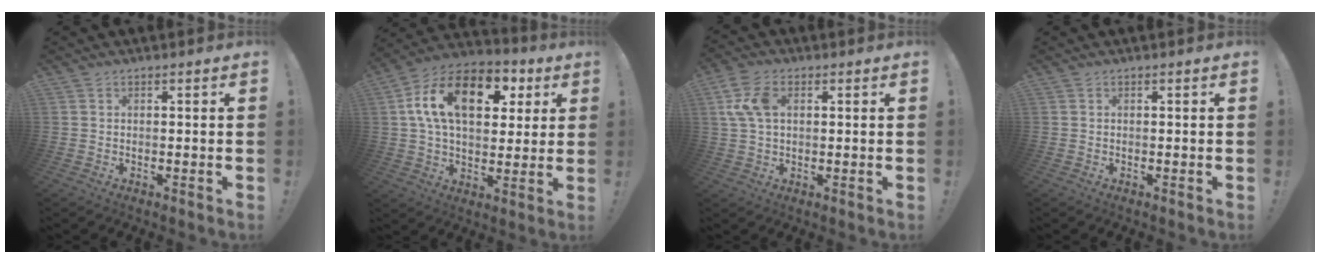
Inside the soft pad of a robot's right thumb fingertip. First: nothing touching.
{"total": 19.4, "force": [6.1, 12.0, 14.0], "torque": [-0.223, -0.006, 0.103]}
{"total": 9.1, "force": [2.2, 5.6, 6.8], "torque": [-0.145, 0.010, 0.043]}
{"total": 0.0}